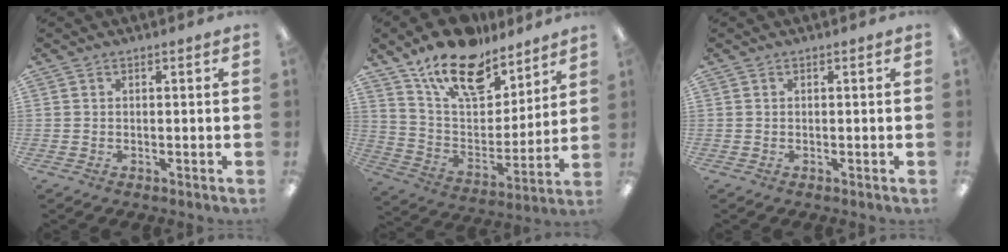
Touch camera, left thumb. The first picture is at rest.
{"total": 18.5, "force": [13.8, 8.7, 8.7], "torque": [-0.152, -0.090, 0.243]}
{"total": 0.0}